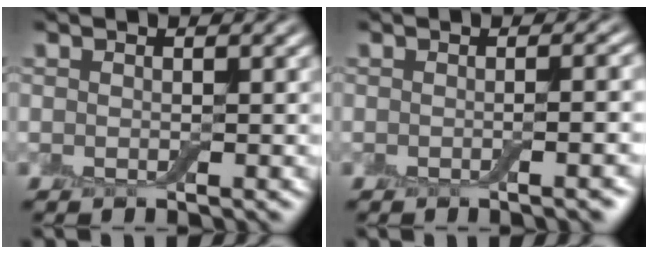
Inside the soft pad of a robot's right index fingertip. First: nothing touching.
{"total": 4.0, "force": [-0.6, 1.7, 3.6], "torque": [-0.008, 0.010, -0.008]}